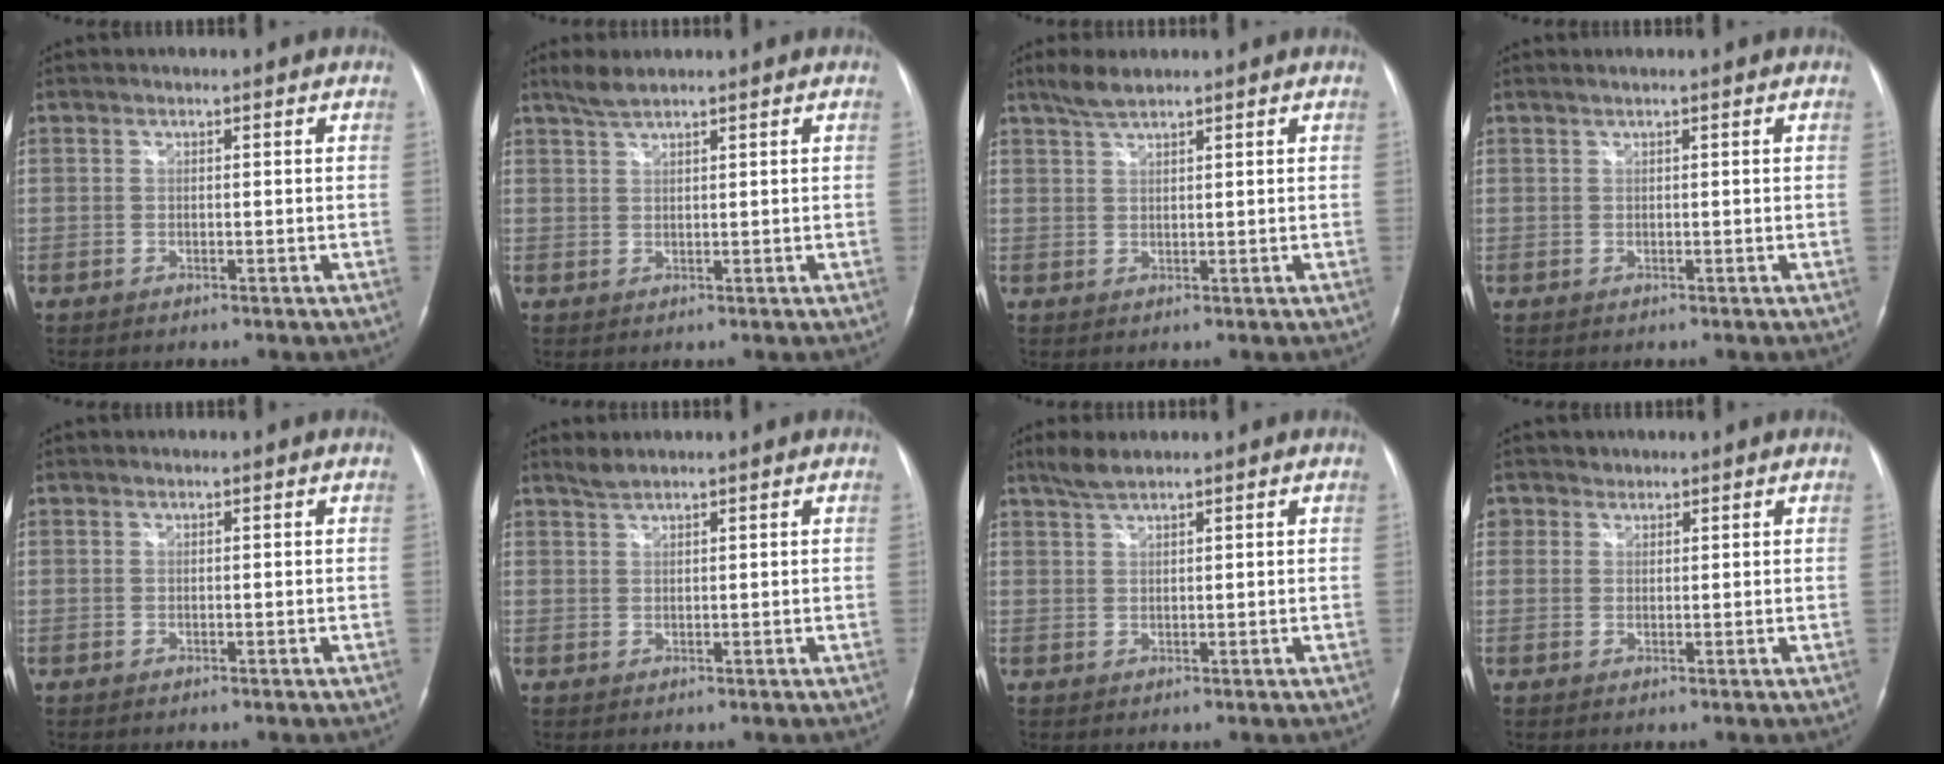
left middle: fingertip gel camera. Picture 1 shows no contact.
{"total": 2.4, "force": [2.2, 0.1, 1.1], "torque": [-0.029, 0.006, 0.046]}
{"total": 3.1, "force": [2.6, 0.4, 1.5], "torque": [-0.039, 0.006, 0.055]}
{"total": 0.5, "force": [0.3, -0.1, 0.4], "torque": [-0.014, 0.008, 0.011]}
{"total": 0.0}
{"total": 1.5, "force": [1.5, -0.1, 0.4], "torque": [-0.010, 0.005, 0.035]}
{"total": 2.7, "force": [2.4, 0.2, 1.4], "torque": [-0.036, 0.007, 0.050]}
{"total": 1.8, "force": [1.2, 1.4, -0.2], "torque": [0.012, 0.002, 0.016]}